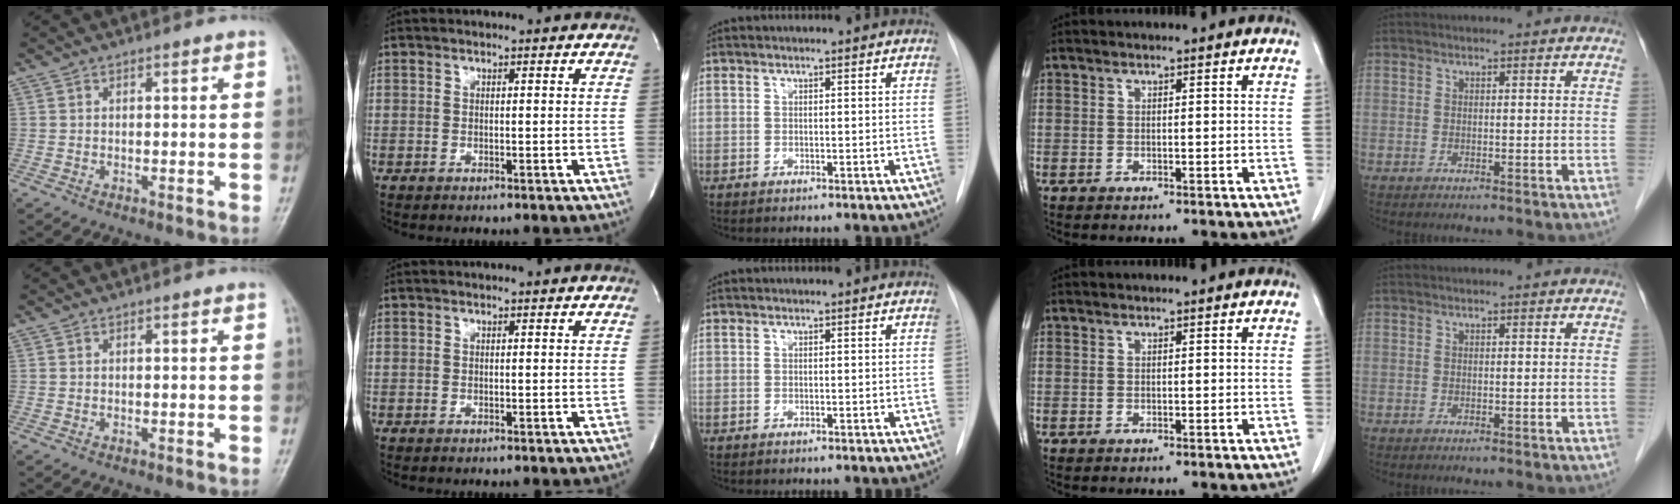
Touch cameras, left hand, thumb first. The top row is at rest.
{}